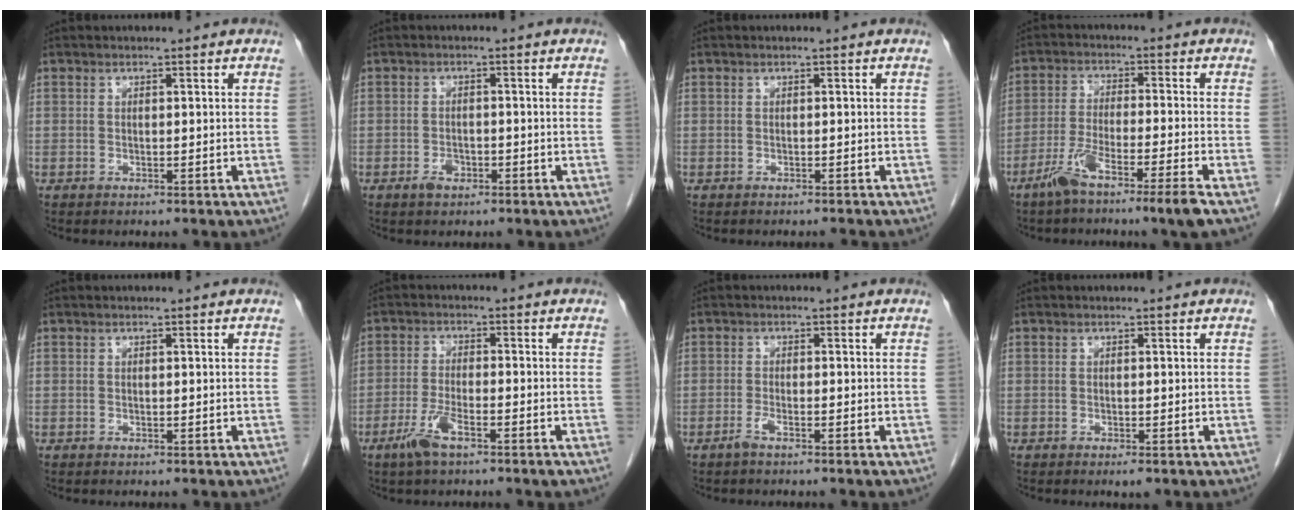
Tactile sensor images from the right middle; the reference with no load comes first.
{"total": 2.2, "force": [-1.2, 1.3, 1.3], "torque": [-0.022, 0.003, -0.016]}
{"total": 0.8, "force": [-0.8, -0.2, 0.0], "torque": [-0.004, -0.003, -0.009]}
{"total": 8.1, "force": [-5.3, -0.6, 6.1], "torque": [-0.112, -0.014, -0.101]}
{"total": 0.0}
{"total": 4.9, "force": [-3.0, 0.6, 3.8], "torque": [-0.081, -0.005, -0.061]}
{"total": 1.5, "force": [-1.0, -0.2, 1.0], "torque": [-0.024, -0.001, -0.023]}
{"total": 1.3, "force": [-0.8, 0.3, 1.0], "torque": [-0.011, -0.003, -0.008]}